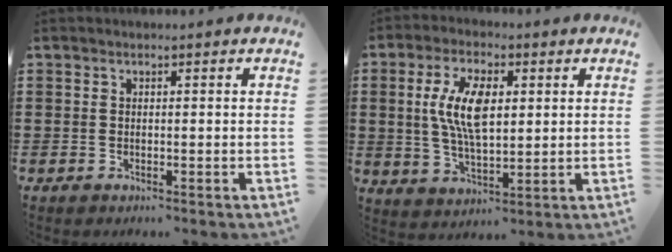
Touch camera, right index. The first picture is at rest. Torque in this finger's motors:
{"motor_torque": [1.07, 1.07, 0.47, 0.21]}